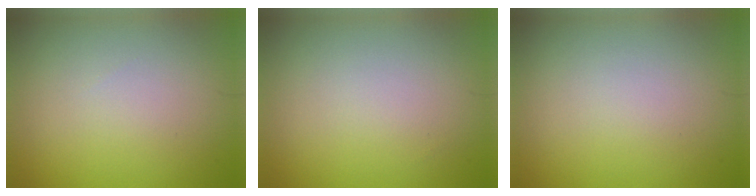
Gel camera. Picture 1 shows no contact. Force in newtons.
{"total": 0.0}
{"total": 0.0}